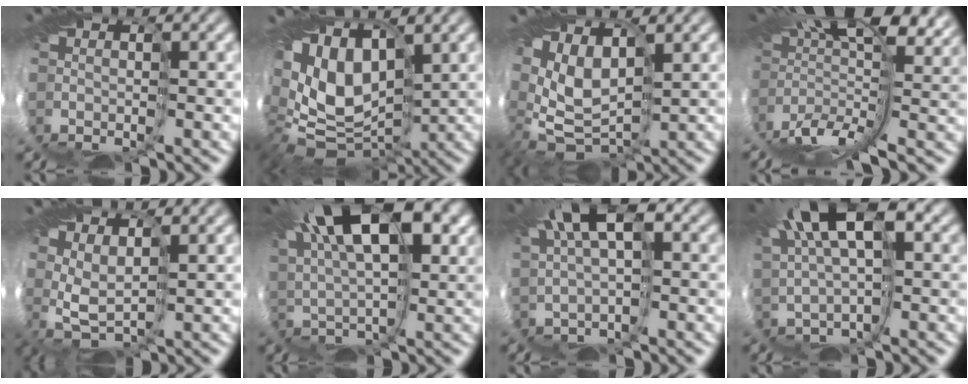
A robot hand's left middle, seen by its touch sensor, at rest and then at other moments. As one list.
[{"total": 9.0, "force": [1.0, 6.7, 6.0], "torque": [-0.125, -0.007, 0.031]}, {"total": 6.1, "force": [2.4, 3.9, 4.1], "torque": [-0.093, 0.007, 0.049]}, {"total": 11.0, "force": [1.6, 4.3, 10.0], "torque": [-0.186, -0.004, 0.032]}, {"total": 2.1, "force": [1.4, 0.9, 1.2], "torque": [-0.052, -0.001, 0.029]}, {"total": 11.3, "force": [6.0, 4.0, 8.7], "torque": [-0.148, 0.044, 0.076]}, {"total": 5.4, "force": [2.7, 1.2, 4.5], "torque": [-0.085, 0.023, 0.041]}, {"total": 7.0, "force": [3.5, 1.8, 5.8], "torque": [-0.122, 0.026, 0.058]}]